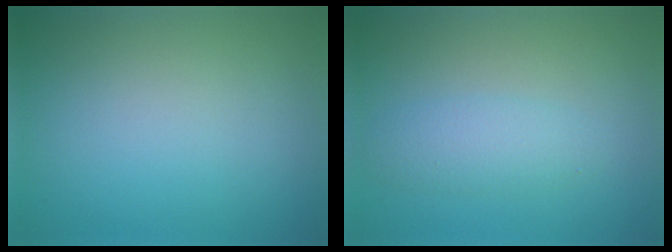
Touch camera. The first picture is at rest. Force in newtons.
{"total": 2.4, "press": 2.4, "slide": 0.0}